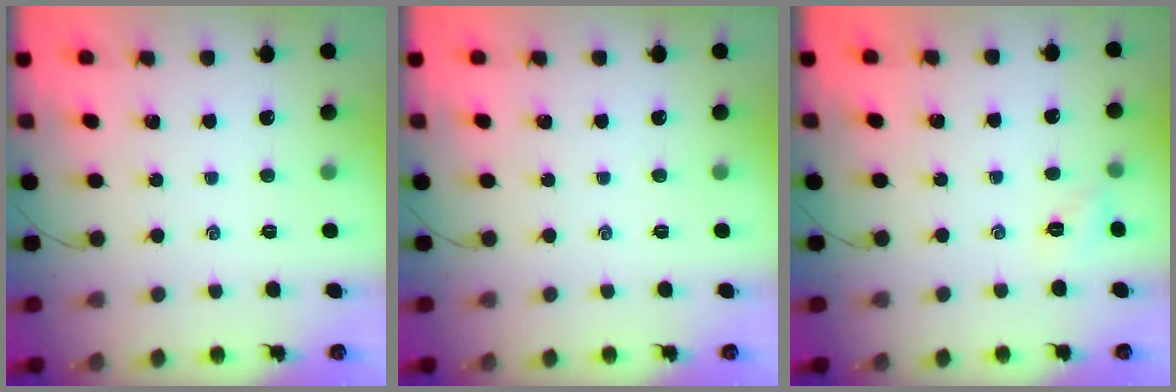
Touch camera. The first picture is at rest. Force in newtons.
{"total": 0.0}
{"total": 2.9, "press": 2.8, "slide": 0.5}